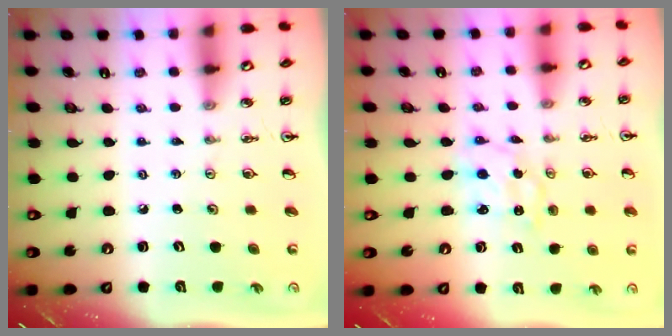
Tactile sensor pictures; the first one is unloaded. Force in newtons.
{"total": 1.4, "press": 1.4, "slide": 0.0}